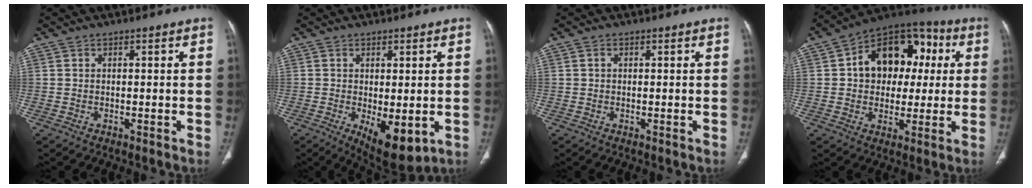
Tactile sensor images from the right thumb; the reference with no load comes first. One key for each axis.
{"total": 9.1, "fx": -2.1, "fy": 4.0, "fz": 7.9, "tx": -0.111, "ty": -0.020, "tz": -0.018}
{"total": 0.7, "fx": 0.1, "fy": 0.6, "fz": 0.4, "tx": -0.005, "ty": 0.002, "tz": 0.002}
{"total": 17.8, "fx": 2.9, "fy": 12.8, "fz": 12.0, "tx": -0.122, "ty": 0.028, "tz": 0.038}